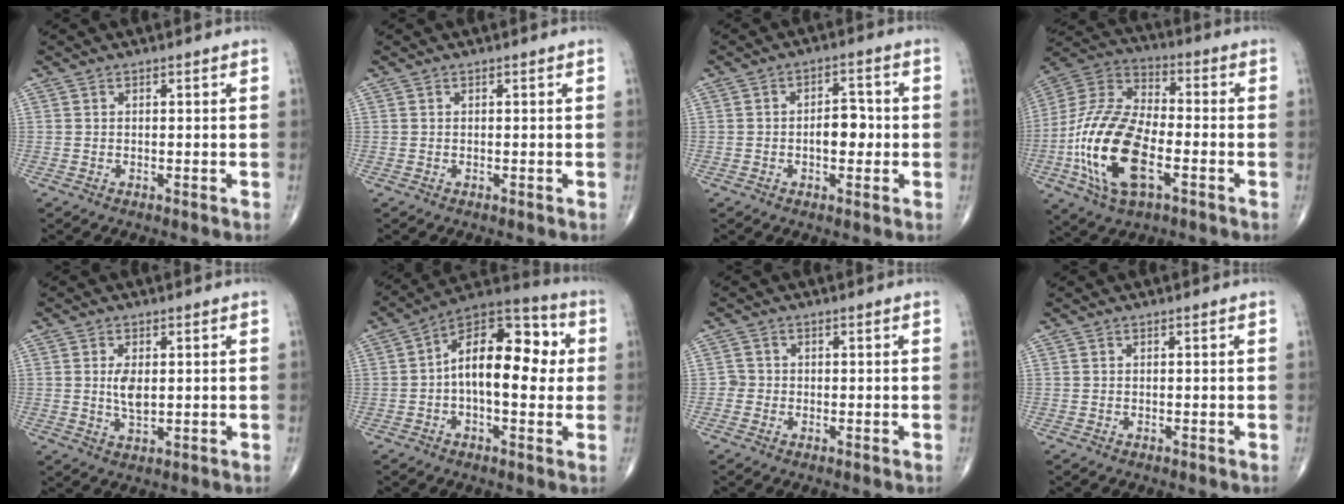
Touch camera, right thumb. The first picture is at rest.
{"total": 0.0}
{"total": 5.5, "force": [-0.7, 3.2, 4.4], "torque": [-0.051, 0.015, -0.015]}
{"total": 20.9, "force": [-6.1, 10.0, 17.3], "torque": [-0.359, 0.019, -0.112]}
{"total": 4.2, "force": [0.6, 2.1, 3.6], "torque": [-0.068, -0.010, 0.014]}
{"total": 17.4, "force": [1.1, 9.1, 14.8], "torque": [-0.200, 0.040, 0.008]}
{"total": 1.4, "force": [-0.4, 1.4, 0.0], "torque": [0.011, 0.007, -0.012]}
{"total": 0.0}